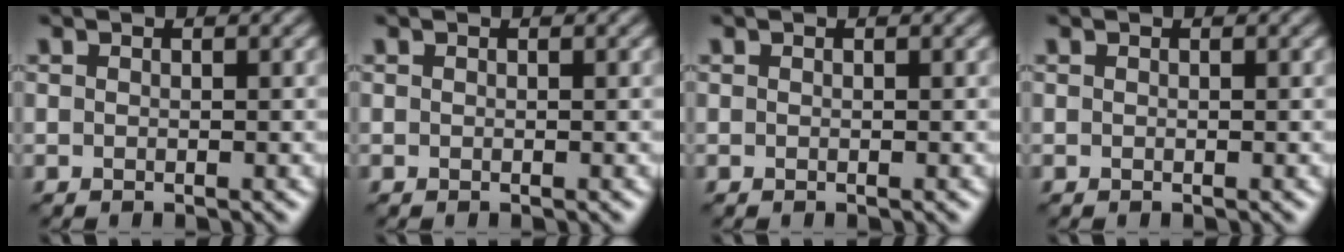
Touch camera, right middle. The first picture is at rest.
{"total": 0.0}
{"total": 0.0}
{"total": 0.0}